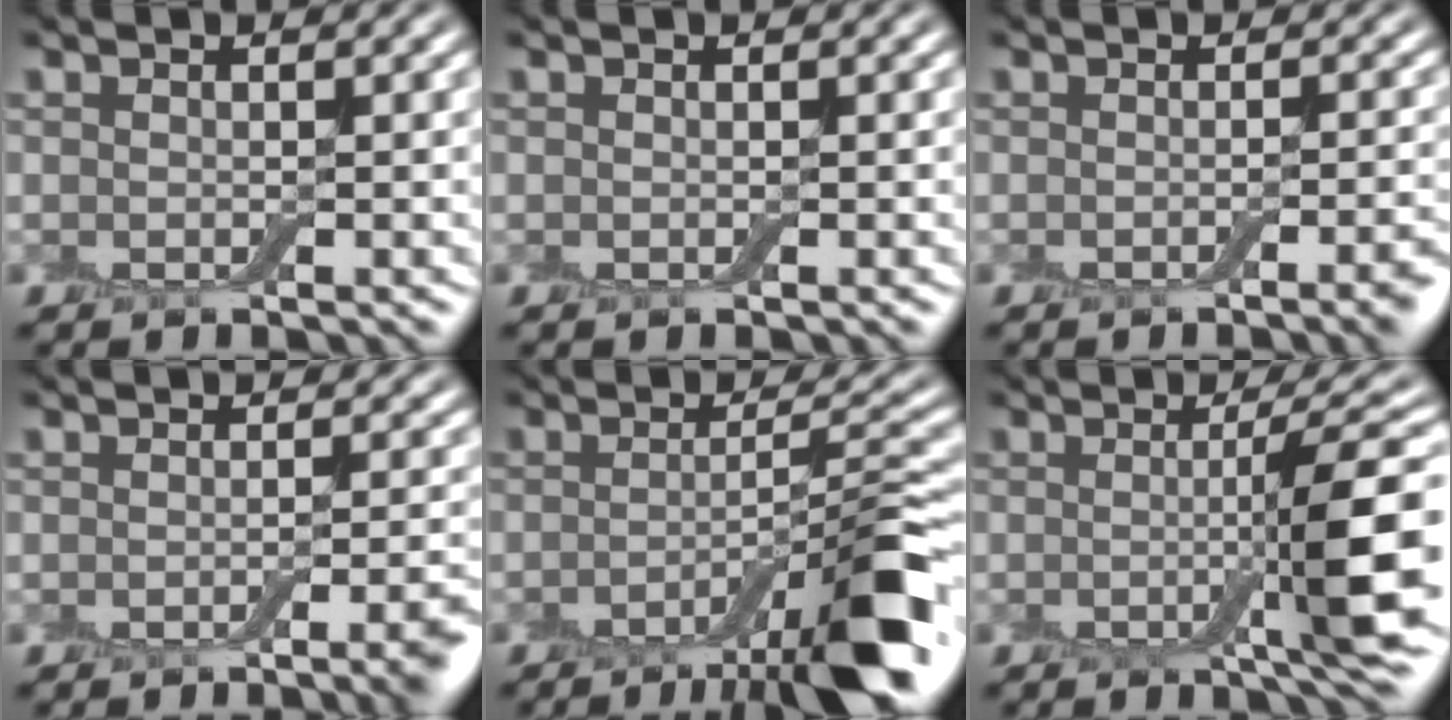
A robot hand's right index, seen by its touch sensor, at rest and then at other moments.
{"total": 0.0}
{"total": 2.4, "force": [-1.2, 0.5, 2.0], "torque": [-0.019, 0.001, -0.020]}
{"total": 3.6, "force": [-1.8, 0.8, 3.0], "torque": [-0.029, 0.000, -0.027]}
{"total": 9.2, "force": [-4.7, 1.5, 7.8], "torque": [-0.098, 0.008, -0.078]}
{"total": 7.2, "force": [-0.9, 0.9, 7.1], "torque": [-0.100, 0.003, -0.014]}